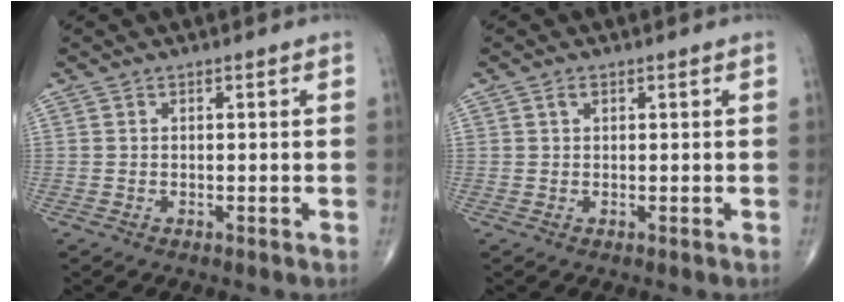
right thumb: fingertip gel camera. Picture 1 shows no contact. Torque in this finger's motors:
{"motor_torque": [-0.12, 0.01, 0.17, 0.13, -0.03]}